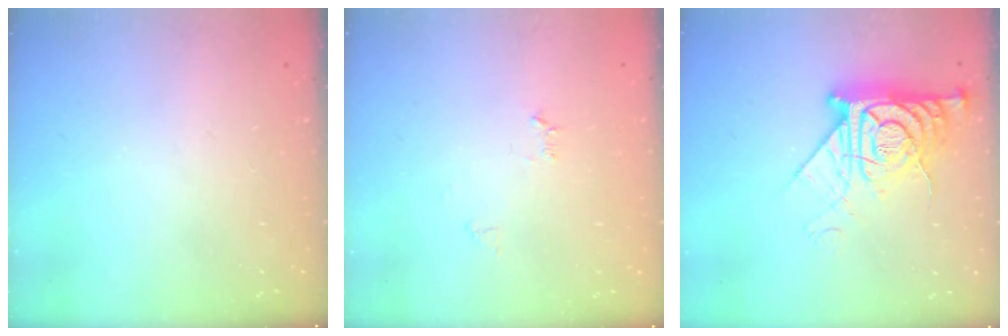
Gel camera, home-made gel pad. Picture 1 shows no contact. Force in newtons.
{"total": 4.9, "press": 4.9, "slide": 0.5}
{"total": 14.0, "press": 13.9, "slide": 1.4}